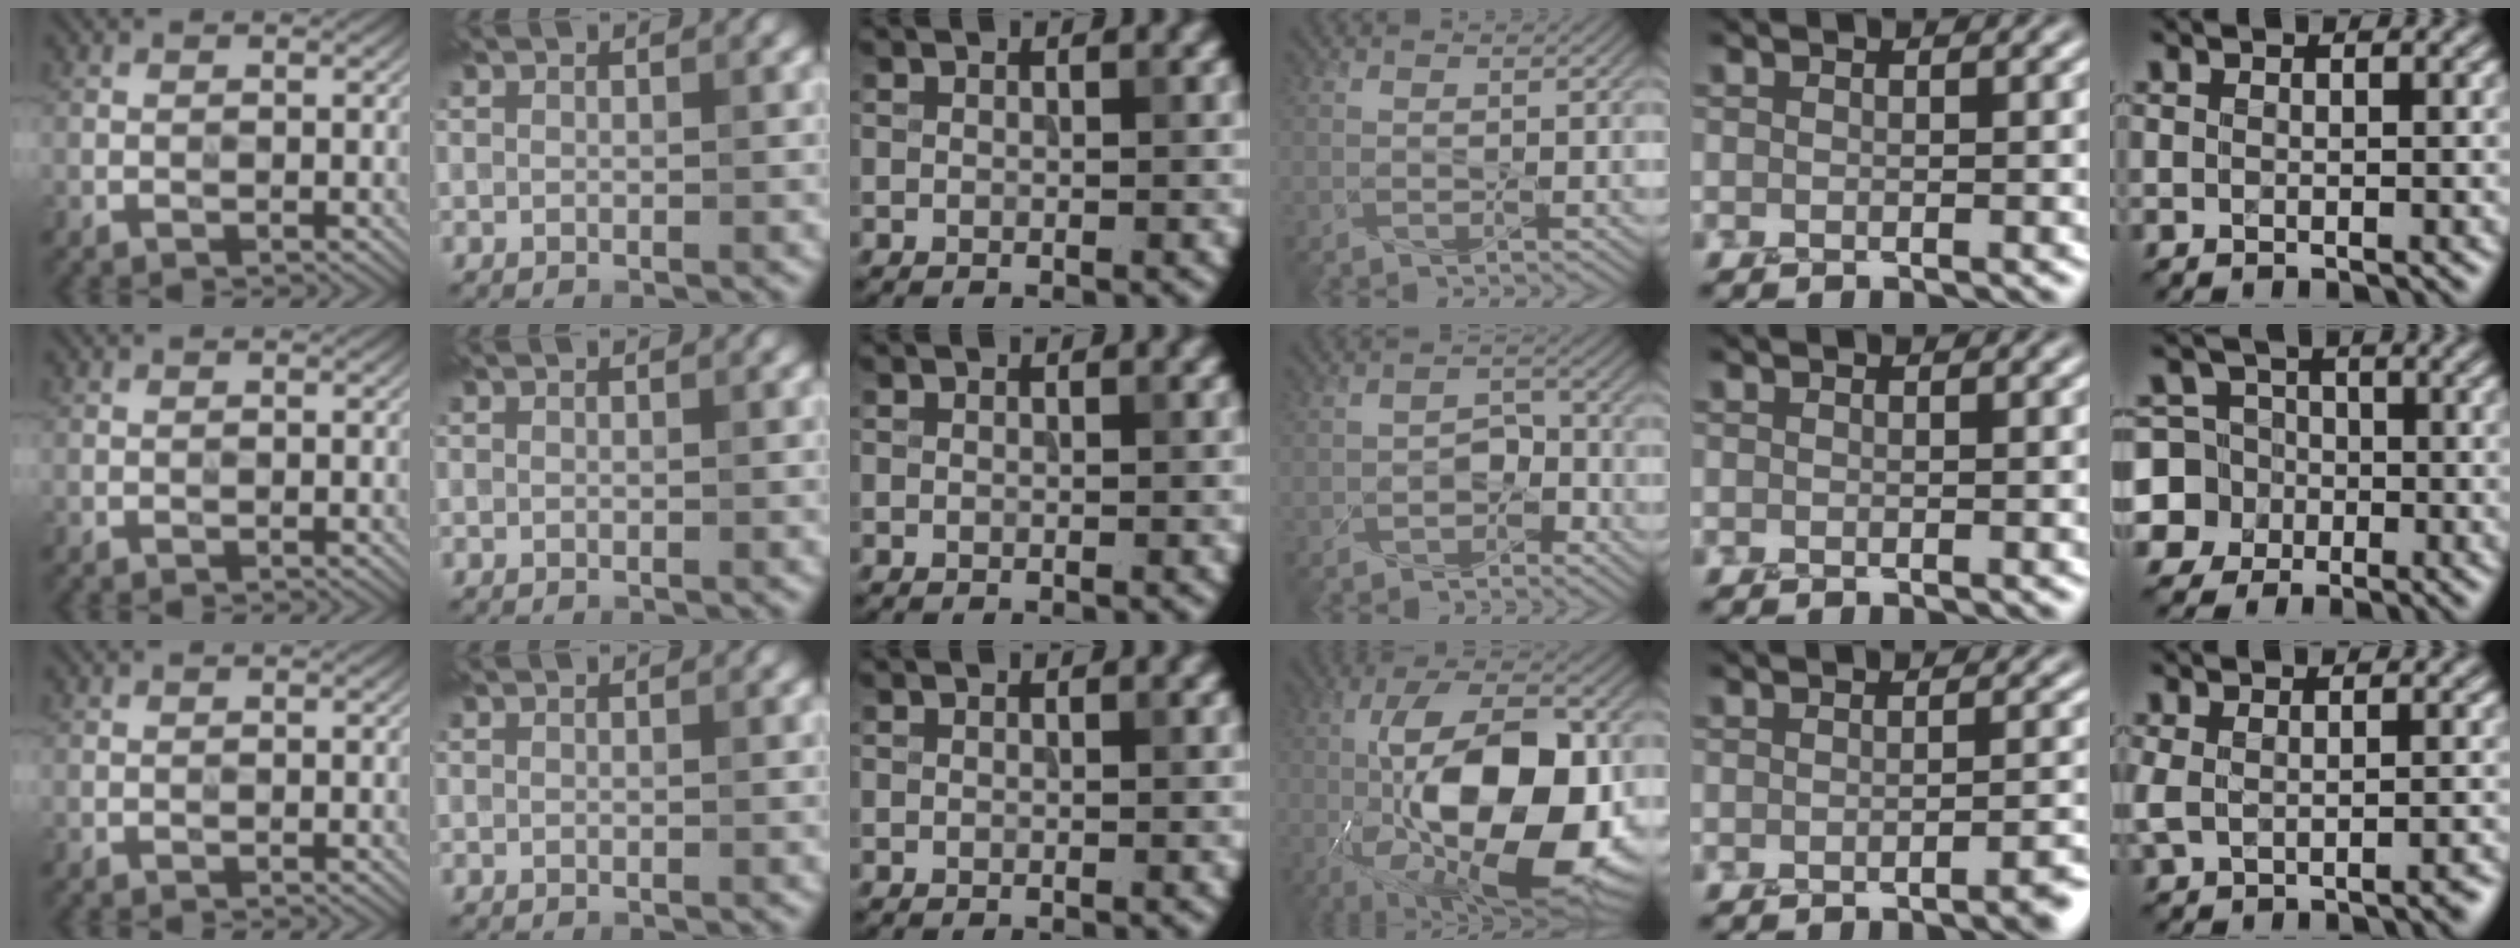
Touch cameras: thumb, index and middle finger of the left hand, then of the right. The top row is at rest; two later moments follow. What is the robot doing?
{"motion": "press", "object": "grip strengthener"}